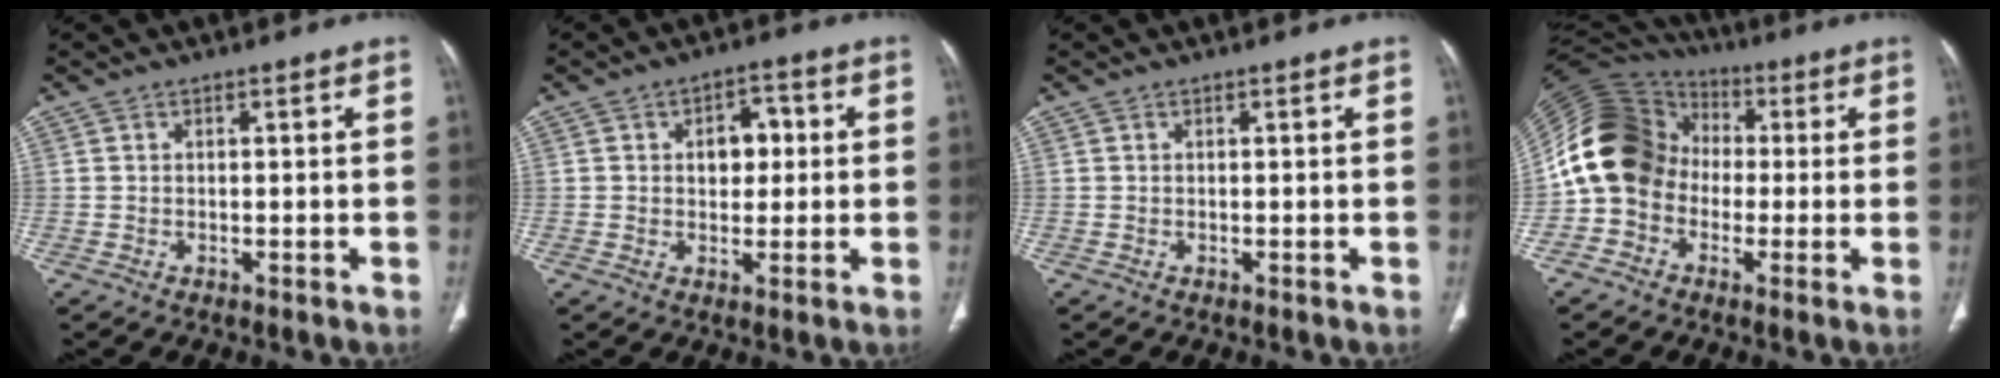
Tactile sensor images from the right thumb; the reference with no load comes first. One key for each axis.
{"total": 6.0, "fx": 0.9, "fy": 4.1, "fz": 4.2, "tx": -0.032, "ty": 0.011, "tz": 0.011}
{"total": 0.0}
{"total": 15.7, "fx": -1.2, "fy": 13.2, "fz": 8.5, "tx": -0.158, "ty": 0.044, "tz": -0.038}